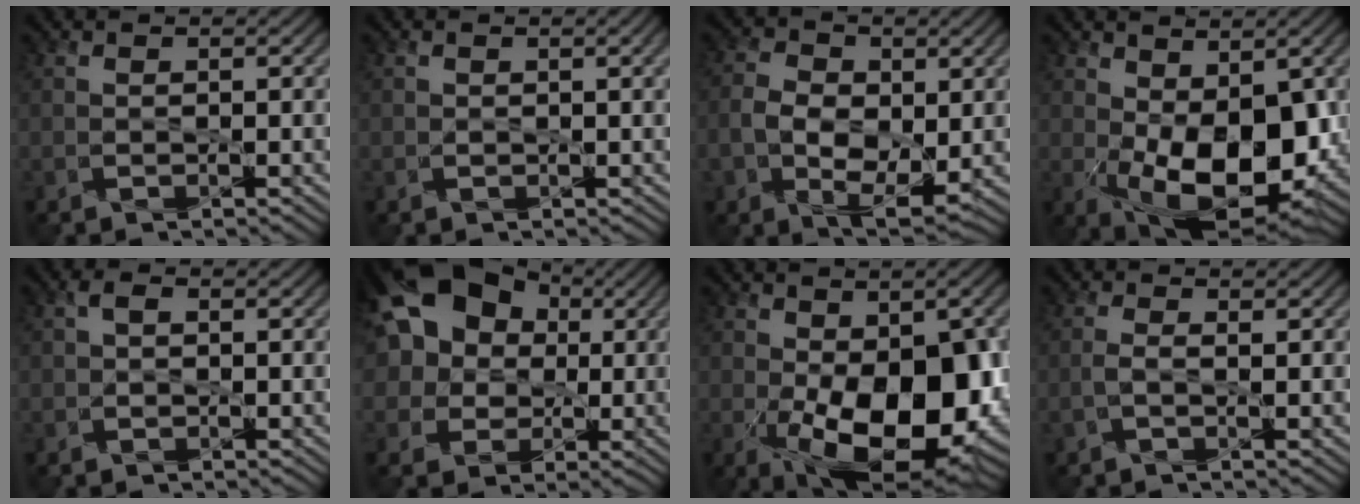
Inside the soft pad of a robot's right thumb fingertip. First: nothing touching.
{"total": 0.9, "force": [0.4, 0.4, 0.7], "torque": [-0.011, 0.002, 0.010]}
{"total": 7.1, "force": [-0.9, 4.7, 5.3], "torque": [-0.120, -0.009, -0.016]}
{"total": 12.0, "force": [-1.1, 6.8, 9.9], "torque": [-0.172, -0.027, -0.006]}
{"total": 1.2, "force": [0.2, 1.0, 0.6], "torque": [-0.014, 0.006, -0.001]}
{"total": 17.0, "force": [5.0, 13.7, 8.9], "torque": [-0.220, 0.050, 0.074]}
{"total": 15.2, "force": [-3.2, 8.4, 12.3], "torque": [-0.191, -0.044, -0.031]}
{"total": 1.1, "force": [-0.2, 0.2, 1.1], "torque": [-0.028, 0.006, -0.006]}